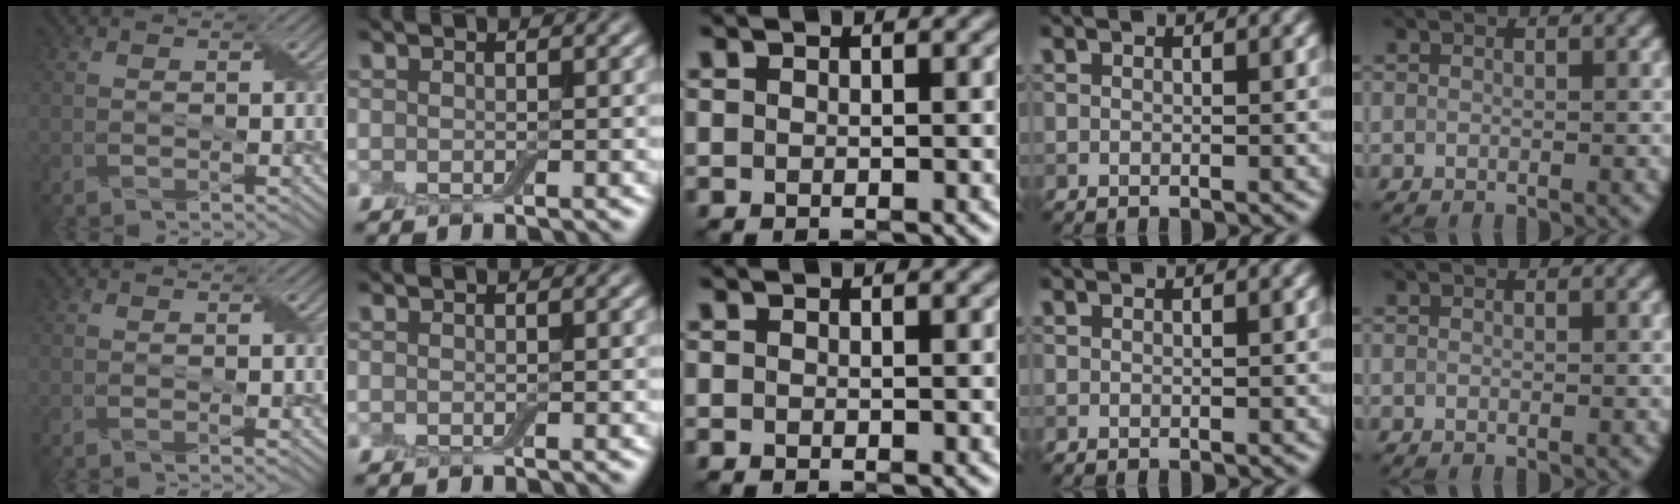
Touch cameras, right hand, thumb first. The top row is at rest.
{"thumb": {"total": 0.6, "force": [0.2, 0.2, 0.6], "torque": [-0.010, -0.001, 0.003]}}